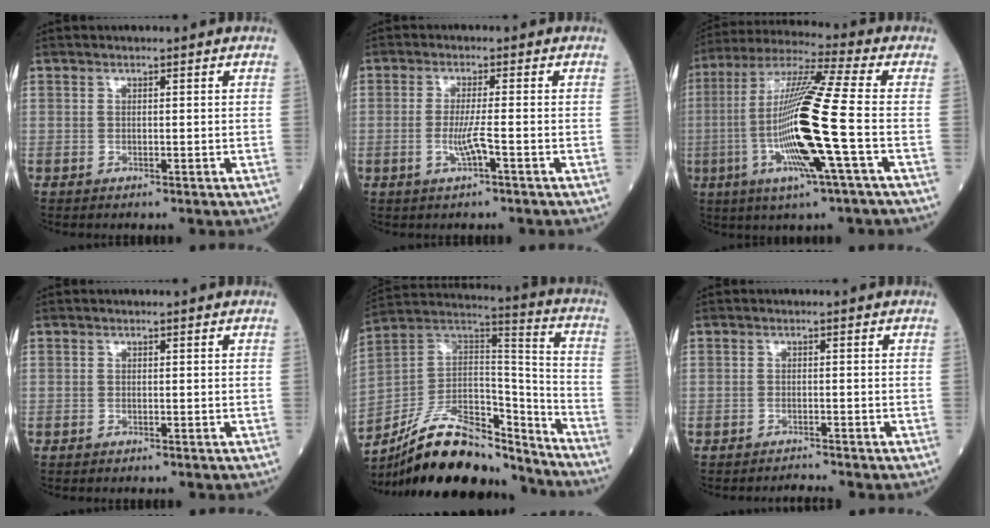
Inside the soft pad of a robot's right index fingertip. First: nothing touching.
{"total": 3.3, "force": [-1.1, -0.3, 3.1], "torque": [-0.065, -0.006, -0.024]}
{"total": 18.0, "force": [-3.5, -0.7, 17.6], "torque": [-0.358, -0.008, -0.079]}
{"total": 0.0}
{"total": 21.6, "force": [-17.7, 6.8, 10.4], "torque": [-0.210, 0.034, -0.307]}
{"total": 1.5, "force": [-1.4, -0.6, -0.3], "torque": [0.004, -0.008, -0.021]}